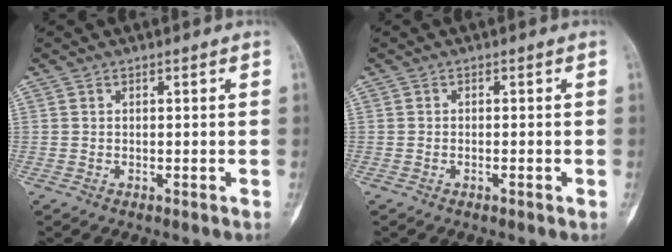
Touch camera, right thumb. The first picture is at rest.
{"total": 0.7, "force": [-0.2, 0.2, 0.7], "torque": [-0.008, 0.001, -0.004]}